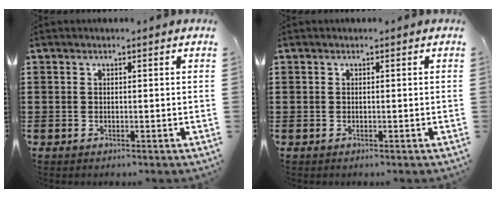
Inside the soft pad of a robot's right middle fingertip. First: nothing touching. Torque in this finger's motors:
{"motor_torque": [-0.51, -0.33, -0.01, -0.01]}